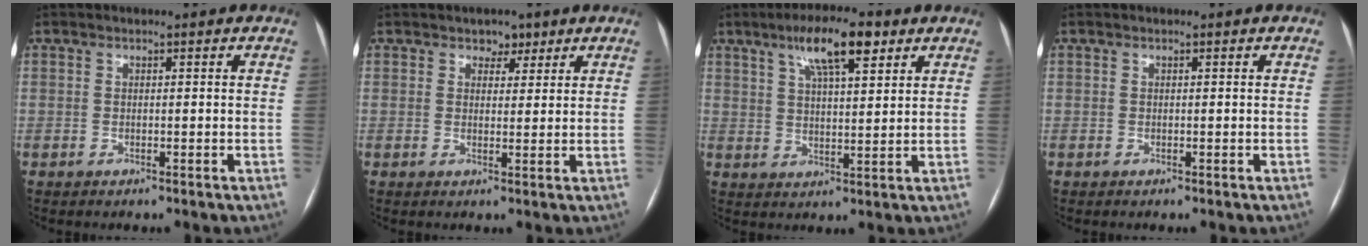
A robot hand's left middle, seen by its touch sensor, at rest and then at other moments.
{"total": 4.6, "force": [2.8, 3.2, 1.8], "torque": [-0.014, 0.008, 0.039]}
{"total": 9.4, "force": [5.4, 2.2, 7.4], "torque": [-0.133, 0.016, 0.090]}
{"total": 0.0}